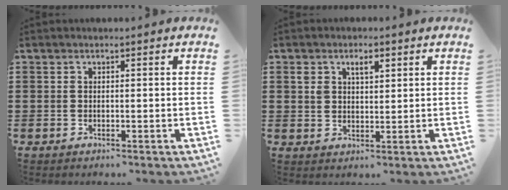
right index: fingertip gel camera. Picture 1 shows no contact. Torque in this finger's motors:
{"motor_torque": [0.07, -0.05, 0.13, 0.06]}